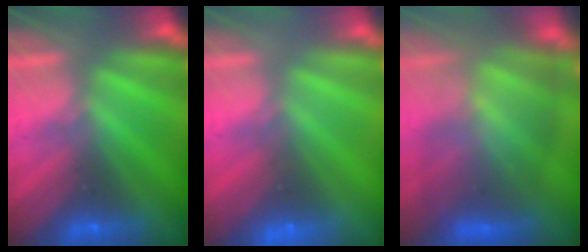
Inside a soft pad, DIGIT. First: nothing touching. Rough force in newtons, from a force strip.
{"total": 2.4}
{"total": 11.8}